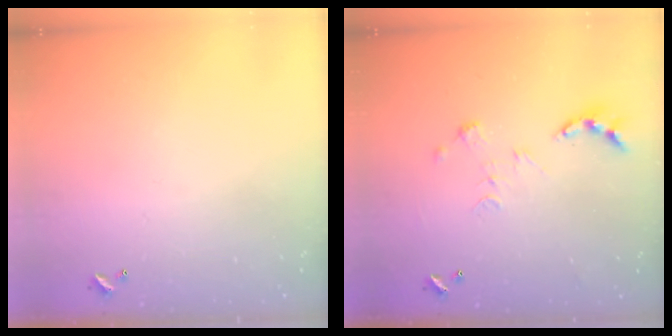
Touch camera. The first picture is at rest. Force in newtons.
{"total": 0.0}